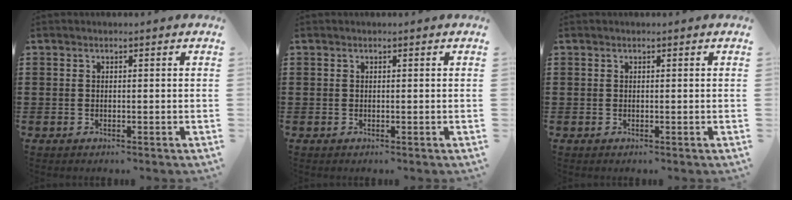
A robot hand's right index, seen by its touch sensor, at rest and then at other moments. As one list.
[{"total": 0.0}, {"total": 0.0}]